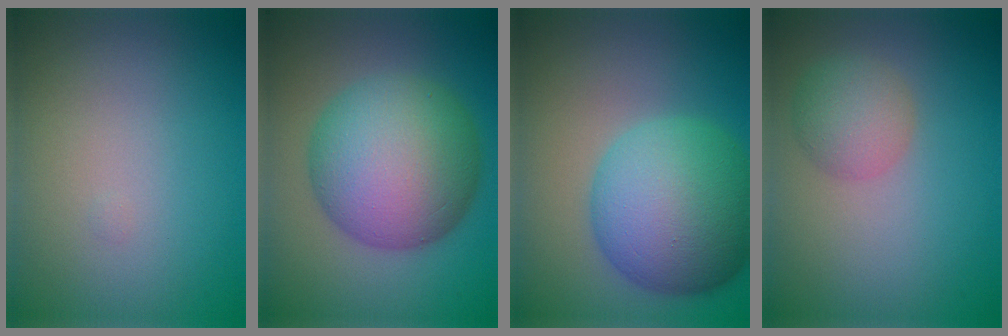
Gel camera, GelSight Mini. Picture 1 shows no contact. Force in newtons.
{"total": 11.8, "press": 11.8, "slide": 0.2}
{"total": 10.9, "press": 10.9, "slide": 0.2}
{"total": 3.0, "press": 3.0, "slide": 0.0}